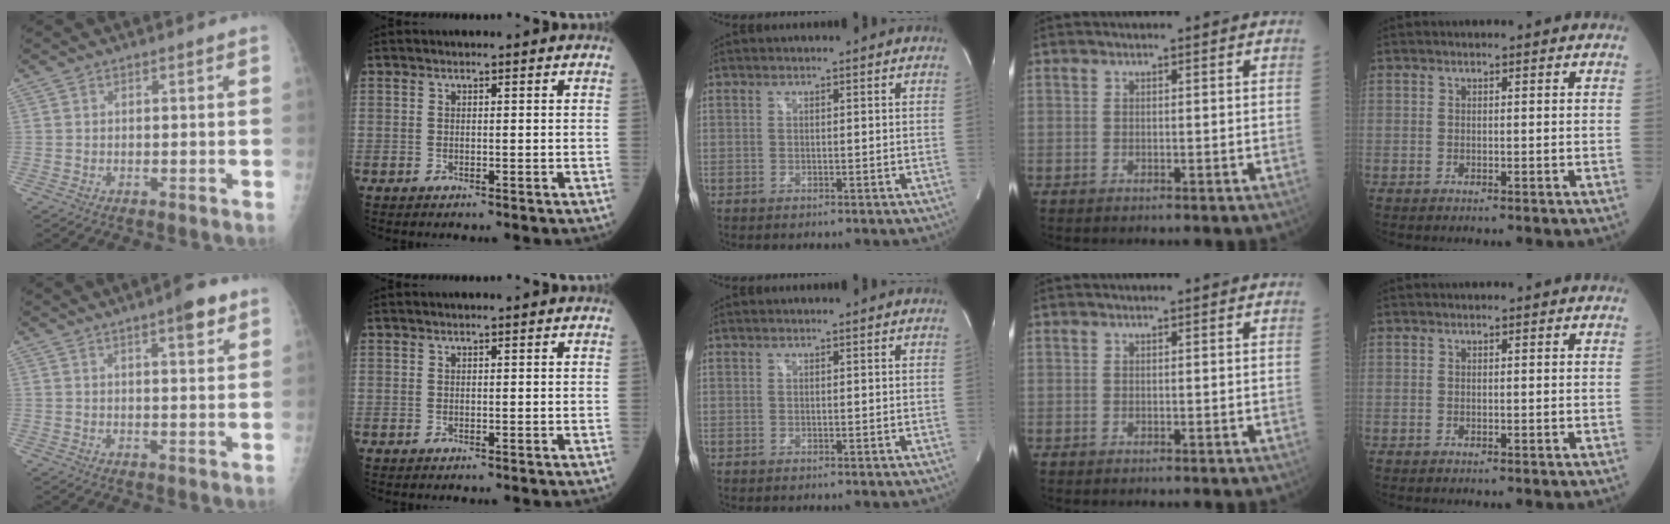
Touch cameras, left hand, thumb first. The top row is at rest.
{"thumb": {"total": 5.8, "force": [3.4, 1.5, 4.4], "torque": [-0.051, -0.014, 0.043]}}